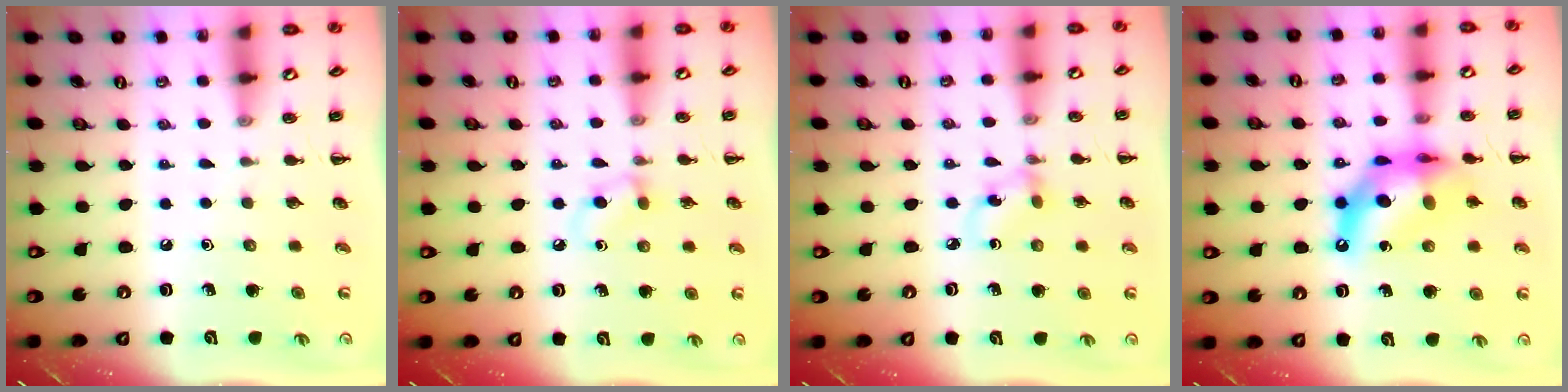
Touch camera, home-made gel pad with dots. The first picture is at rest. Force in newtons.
{"total": 4.6, "press": 4.3, "slide": 1.7}
{"total": 3.3, "press": 3.2, "slide": 0.7}
{"total": 14.6, "press": 14.1, "slide": 3.8}